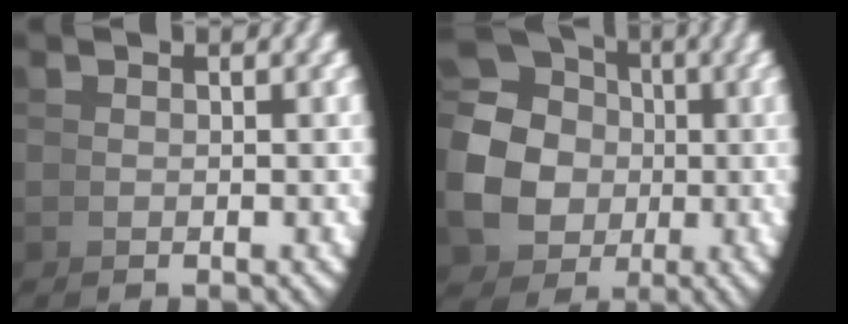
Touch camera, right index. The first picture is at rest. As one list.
[{"total": 14.5, "force": [1.0, 13.0, 6.3], "torque": [-0.149, -0.040, 0.017]}]